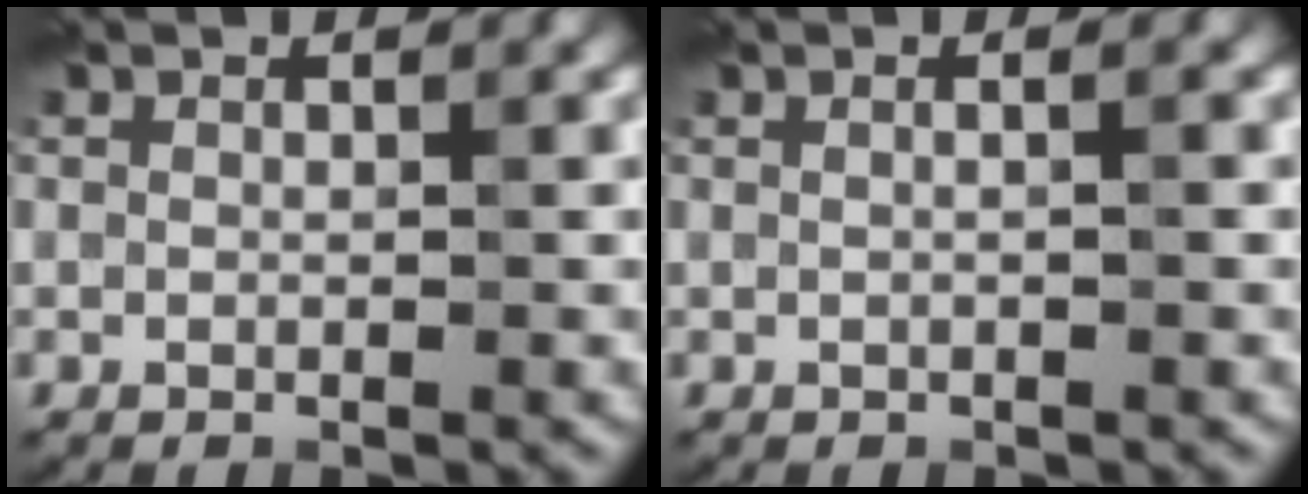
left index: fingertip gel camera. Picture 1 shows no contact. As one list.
[{"total": 2.0, "force": [0.5, 1.0, 1.6], "torque": [-0.004, -0.002, -0.014]}]